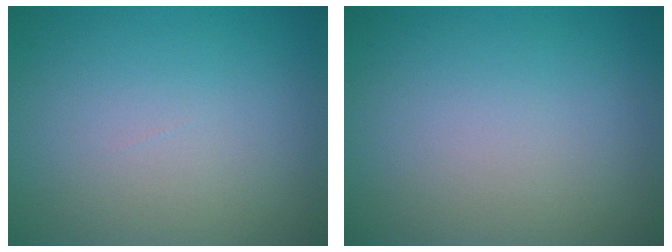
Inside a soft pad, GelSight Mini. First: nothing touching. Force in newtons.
{"total": 0.0}